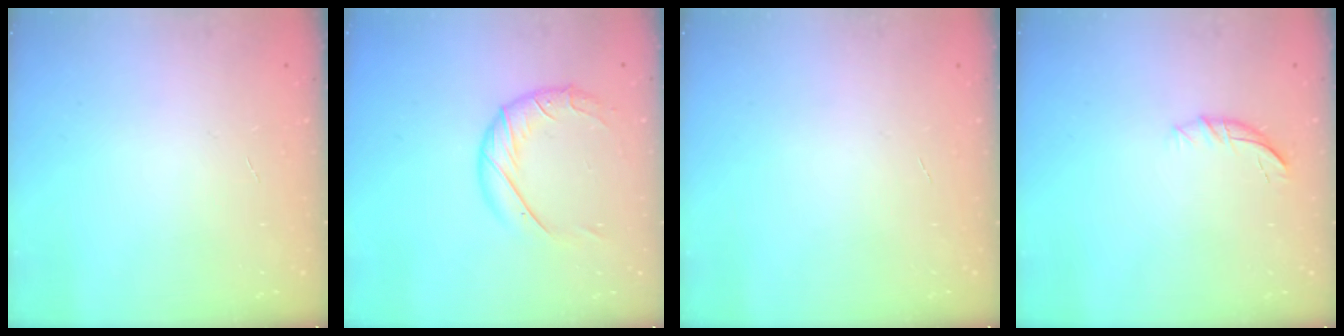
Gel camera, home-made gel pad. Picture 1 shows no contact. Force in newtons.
{"total": 11.1, "press": 11.0, "slide": 1.3}
{"total": 0.0}
{"total": 7.2, "press": 7.1, "slide": 1.4}